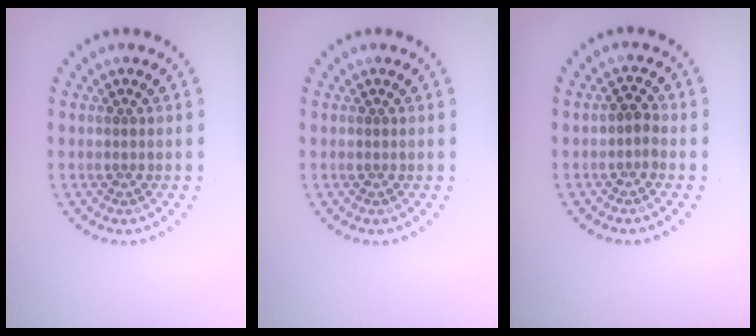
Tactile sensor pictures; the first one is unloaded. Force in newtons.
{"total": 0.0}
{"total": 1.1, "press": 1.0, "slide": 0.4}